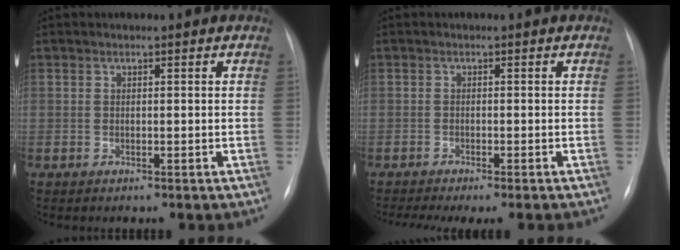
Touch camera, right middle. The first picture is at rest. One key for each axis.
{"total": 7.8, "fx": -6.5, "fy": 0.5, "fz": 4.2, "tx": -0.050, "ty": -0.007, "tz": -0.096}